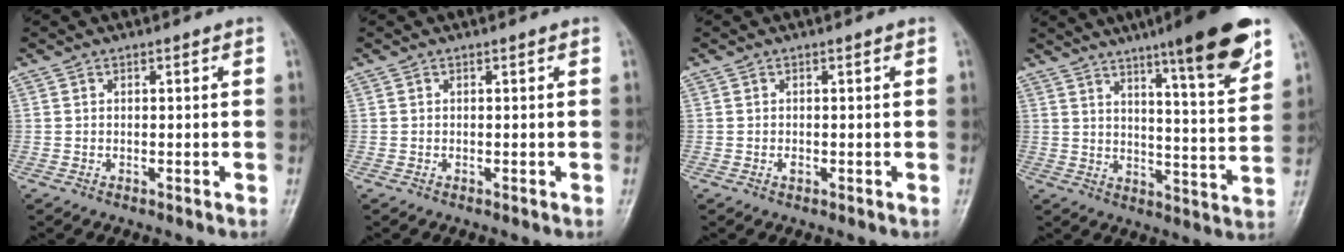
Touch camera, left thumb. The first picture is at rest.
{"total": 0.0}
{"total": 0.9, "force": [-0.1, 0.5, 0.7], "torque": [-0.011, 0.003, 0.000]}
{"total": 16.2, "force": [10.0, 2.1, 12.5], "torque": [-0.159, -0.054, 0.147]}